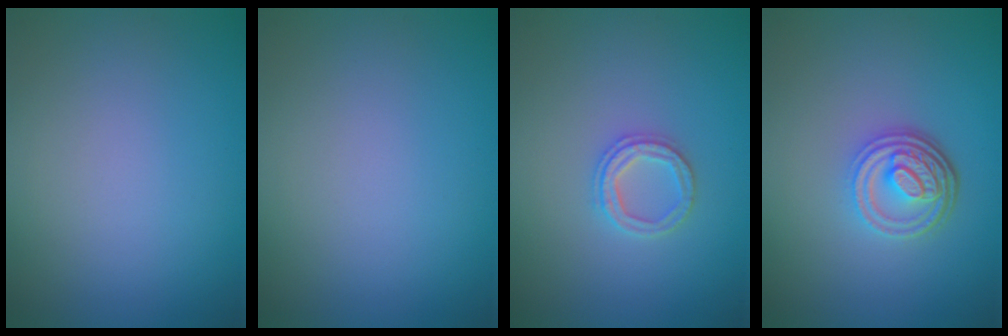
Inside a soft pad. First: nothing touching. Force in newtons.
{"total": 0.0}
{"total": 2.4, "press": 2.4, "slide": 0.4}
{"total": 4.5, "press": 3.3, "slide": 3.1}